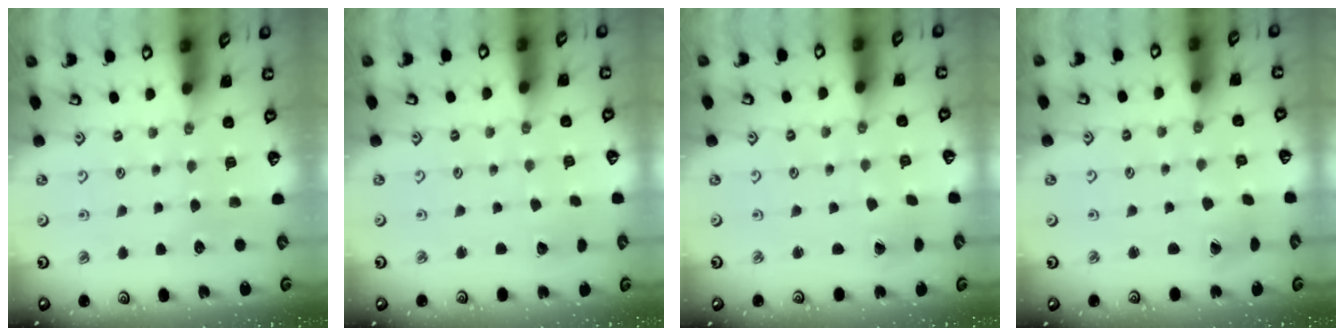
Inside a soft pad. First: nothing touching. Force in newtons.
{"total": 1.9, "press": 1.9, "slide": 0.0}
{"total": 1.6, "press": 1.5, "slide": 0.1}
{"total": 2.4, "press": 2.4, "slide": 0.3}